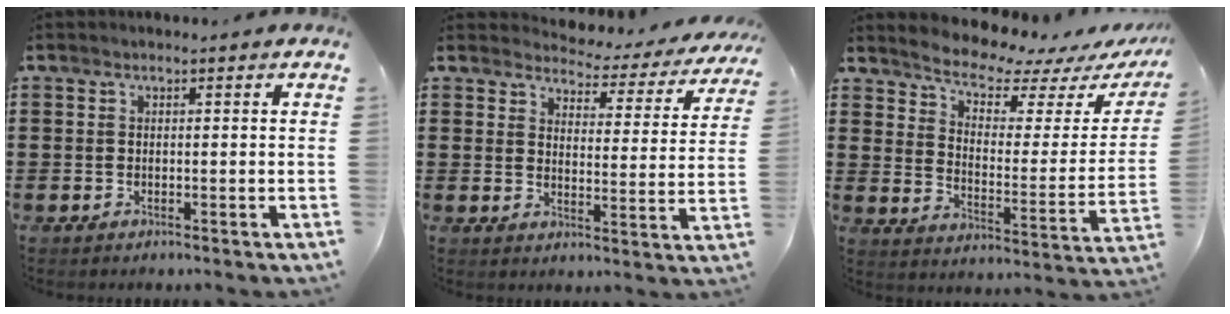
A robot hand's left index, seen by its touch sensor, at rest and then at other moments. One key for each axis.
{"total": 3.3, "fx": 3.2, "fy": 0.6, "fz": 0.4, "tx": -0.024, "ty": -0.031, "tz": 0.047}
{"total": 6.7, "fx": 6.3, "fy": 1.3, "fz": 1.9, "tx": -0.056, "ty": -0.049, "tz": 0.107}